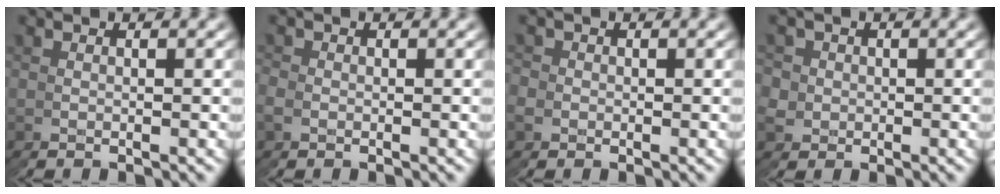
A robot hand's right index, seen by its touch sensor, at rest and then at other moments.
{"total": 1.6, "force": [-0.5, 1.3, -0.9], "torque": [0.011, -0.006, -0.008]}
{"total": 2.1, "force": [-0.5, 1.9, -0.8], "torque": [0.008, -0.007, -0.007]}
{"total": 3.3, "force": [-0.3, 3.3, -0.3], "torque": [0.001, -0.017, 0.001]}